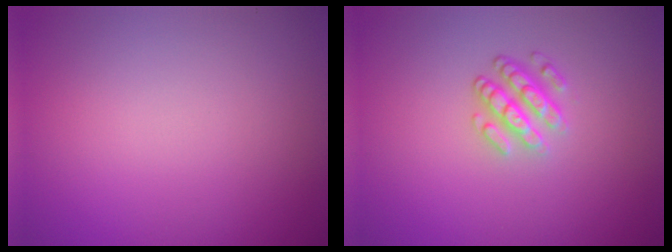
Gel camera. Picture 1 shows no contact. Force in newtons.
{"total": 2.8, "press": 2.3, "slide": 1.5}